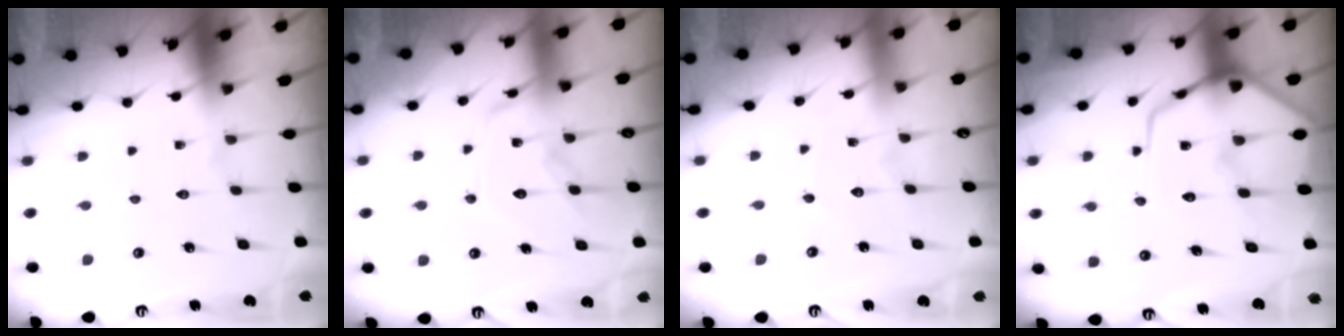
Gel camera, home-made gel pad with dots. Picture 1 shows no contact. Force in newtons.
{"total": 13.8, "press": 13.8, "slide": 1.3}
{"total": 3.3, "press": 3.3, "slide": 0.1}
{"total": 12.2, "press": 12.1, "slide": 1.3}